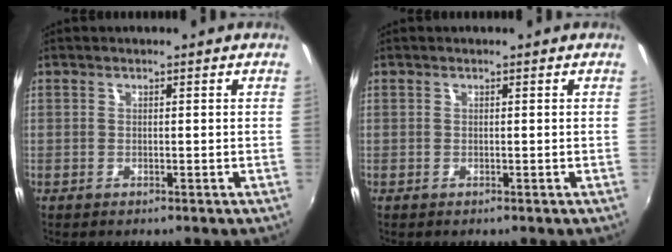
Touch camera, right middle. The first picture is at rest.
{"total": 0.0}